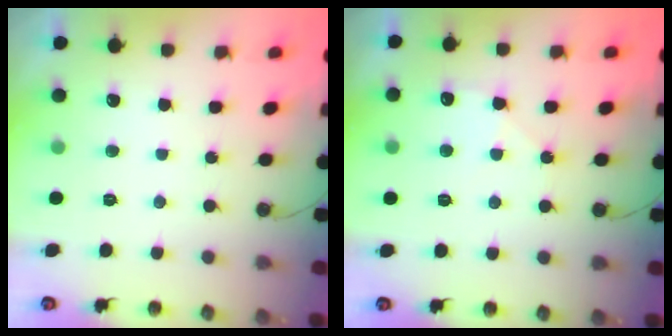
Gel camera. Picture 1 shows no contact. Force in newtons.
{"total": 5.4, "press": 5.4, "slide": 0.8}